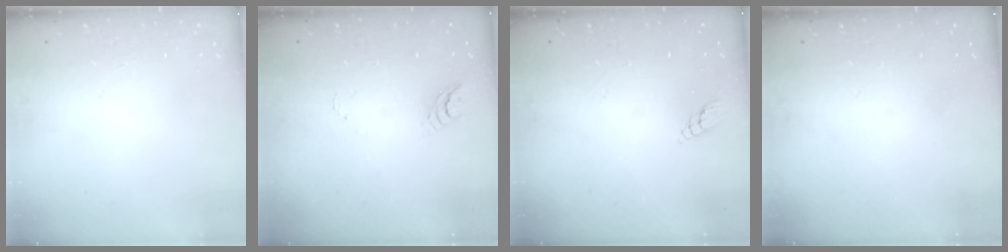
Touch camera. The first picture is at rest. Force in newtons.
{"total": 3.5, "press": 3.5, "slide": 0.3}
{"total": 2.9, "press": 2.9, "slide": 0.3}
{"total": 0.0}